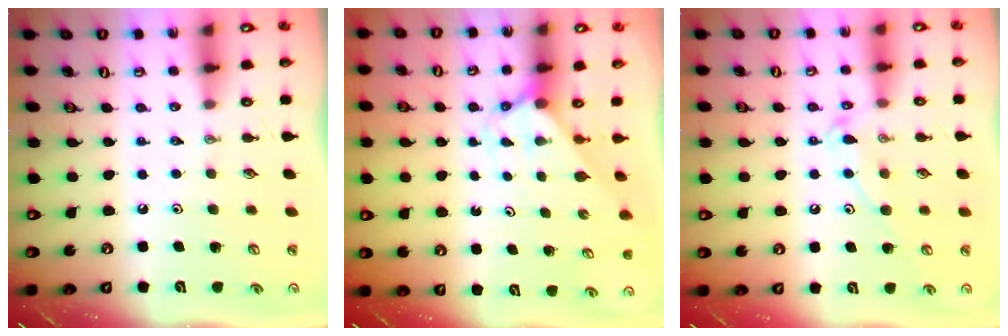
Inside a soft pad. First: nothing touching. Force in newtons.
{"total": 2.4, "press": 2.4, "slide": 0.2}
{"total": 11.2, "press": 11.1, "slide": 1.0}